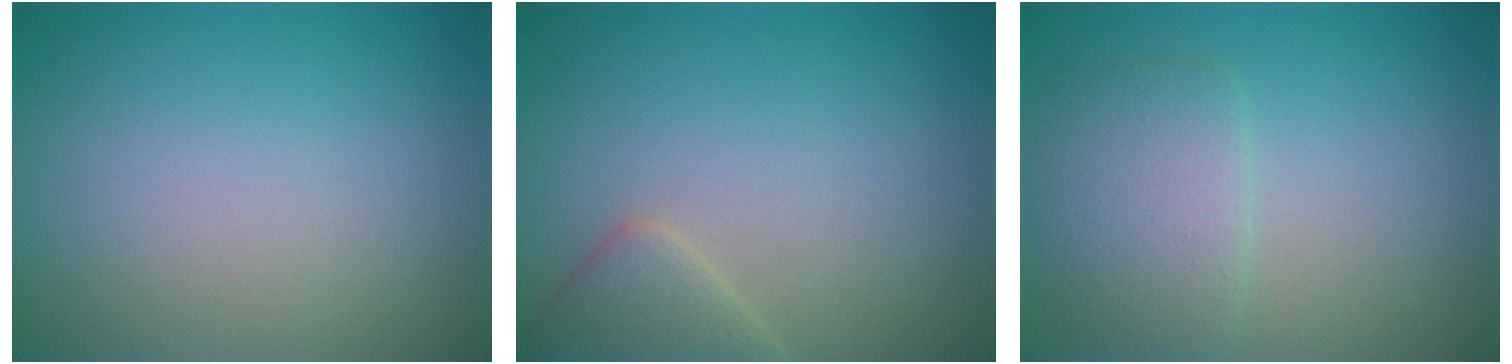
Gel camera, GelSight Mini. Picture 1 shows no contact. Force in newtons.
{"total": 2.7, "press": 2.7, "slide": 0.2}
{"total": 3.2, "press": 3.2, "slide": 0.1}